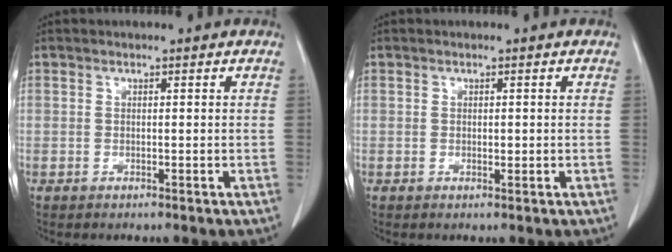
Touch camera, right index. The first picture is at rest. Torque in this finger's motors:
{"motor_torque": [0.16, -0.06, 0.04, 0.01]}